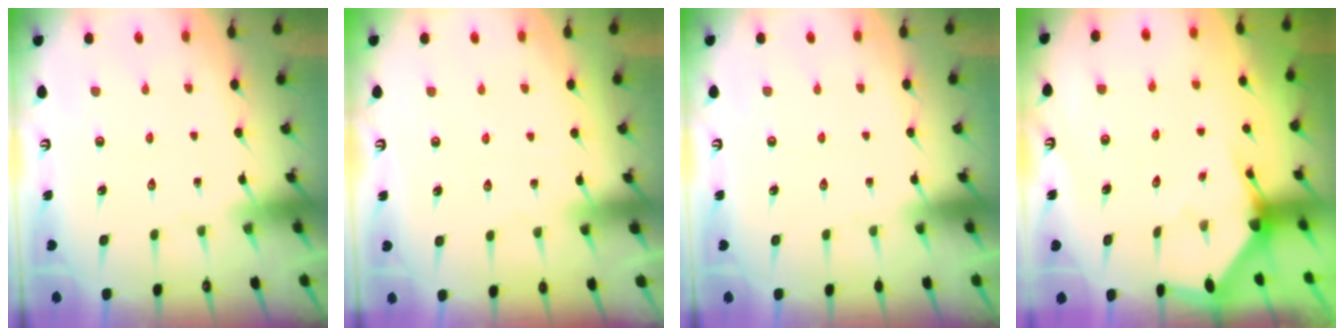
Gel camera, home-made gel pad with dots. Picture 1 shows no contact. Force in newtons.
{"total": 2.3, "press": 2.3, "slide": 0.3}
{"total": 0.0}
{"total": 3.2, "press": 3.2, "slide": 0.3}